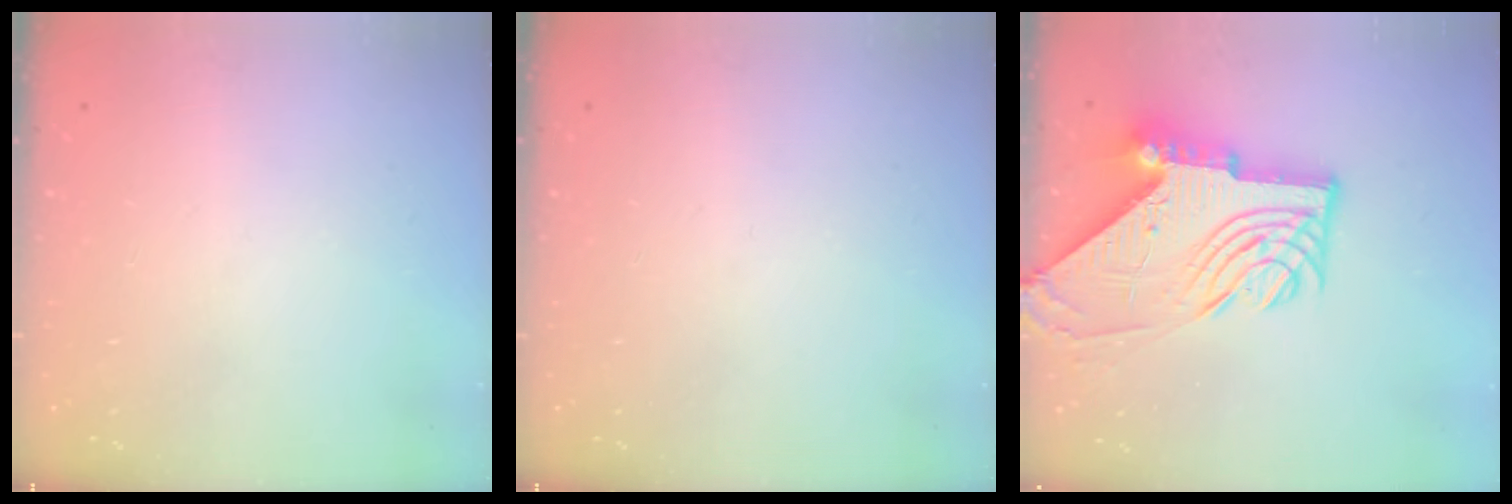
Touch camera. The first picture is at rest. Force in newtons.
{"total": 0.0}
{"total": 14.6, "press": 14.5, "slide": 1.6}